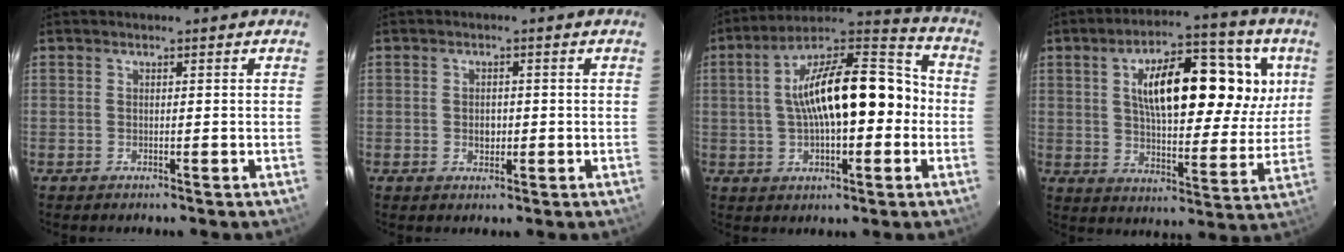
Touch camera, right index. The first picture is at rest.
{"total": 2.4, "force": [-0.4, 1.9, 1.6], "torque": [-0.026, 0.003, -0.005]}
{"total": 18.4, "force": [-0.5, 7.3, 16.8], "torque": [-0.281, 0.032, -0.011]}
{"total": 21.1, "force": [7.2, 8.9, 17.7], "torque": [-0.286, 0.027, 0.111]}